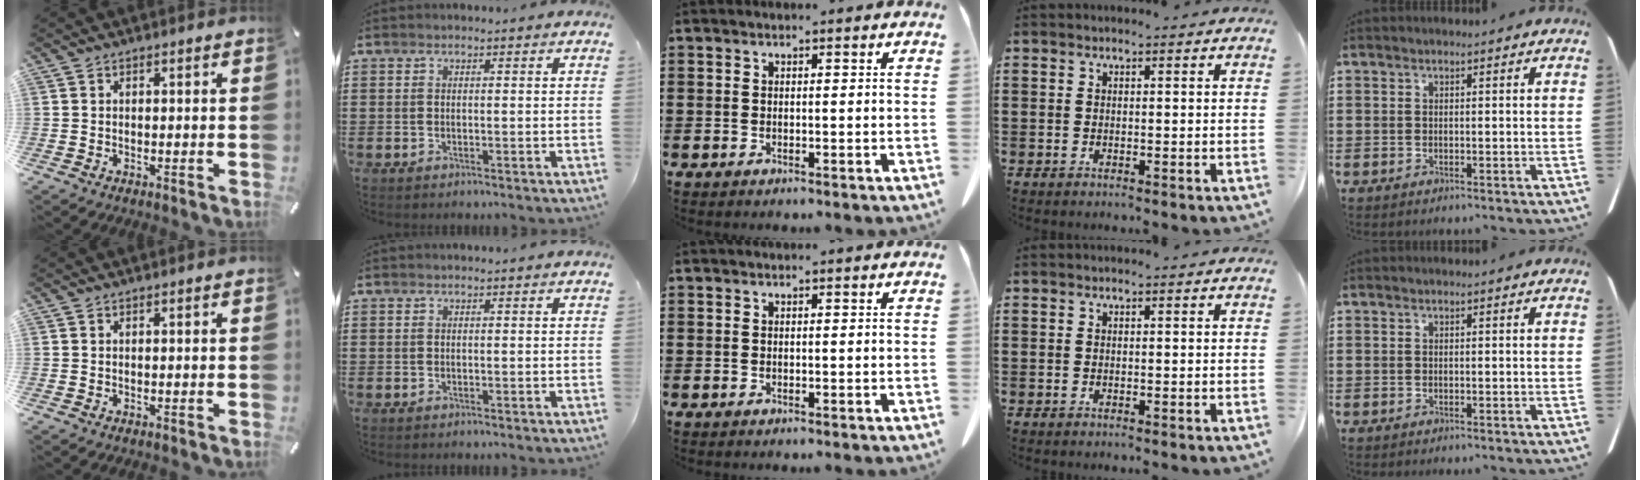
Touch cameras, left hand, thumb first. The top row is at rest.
{}